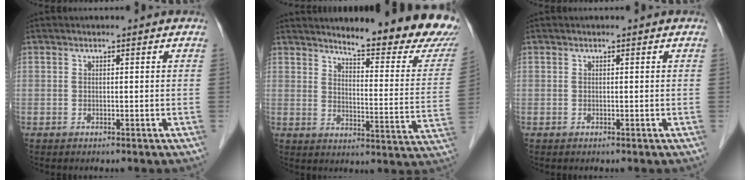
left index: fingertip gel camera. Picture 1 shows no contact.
{"total": 18.0, "force": [16.0, 1.7, 8.1], "torque": [-0.101, -0.081, 0.188]}
{"total": 0.0}